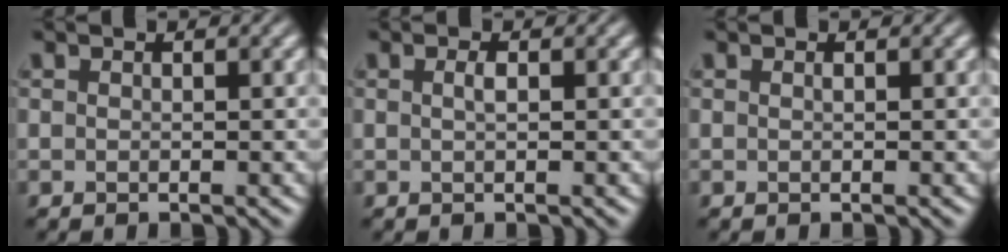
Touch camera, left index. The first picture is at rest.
{"total": 0.9, "force": [0.2, 0.2, 0.8], "torque": [-0.018, 0.004, 0.003]}
{"total": 0.0}